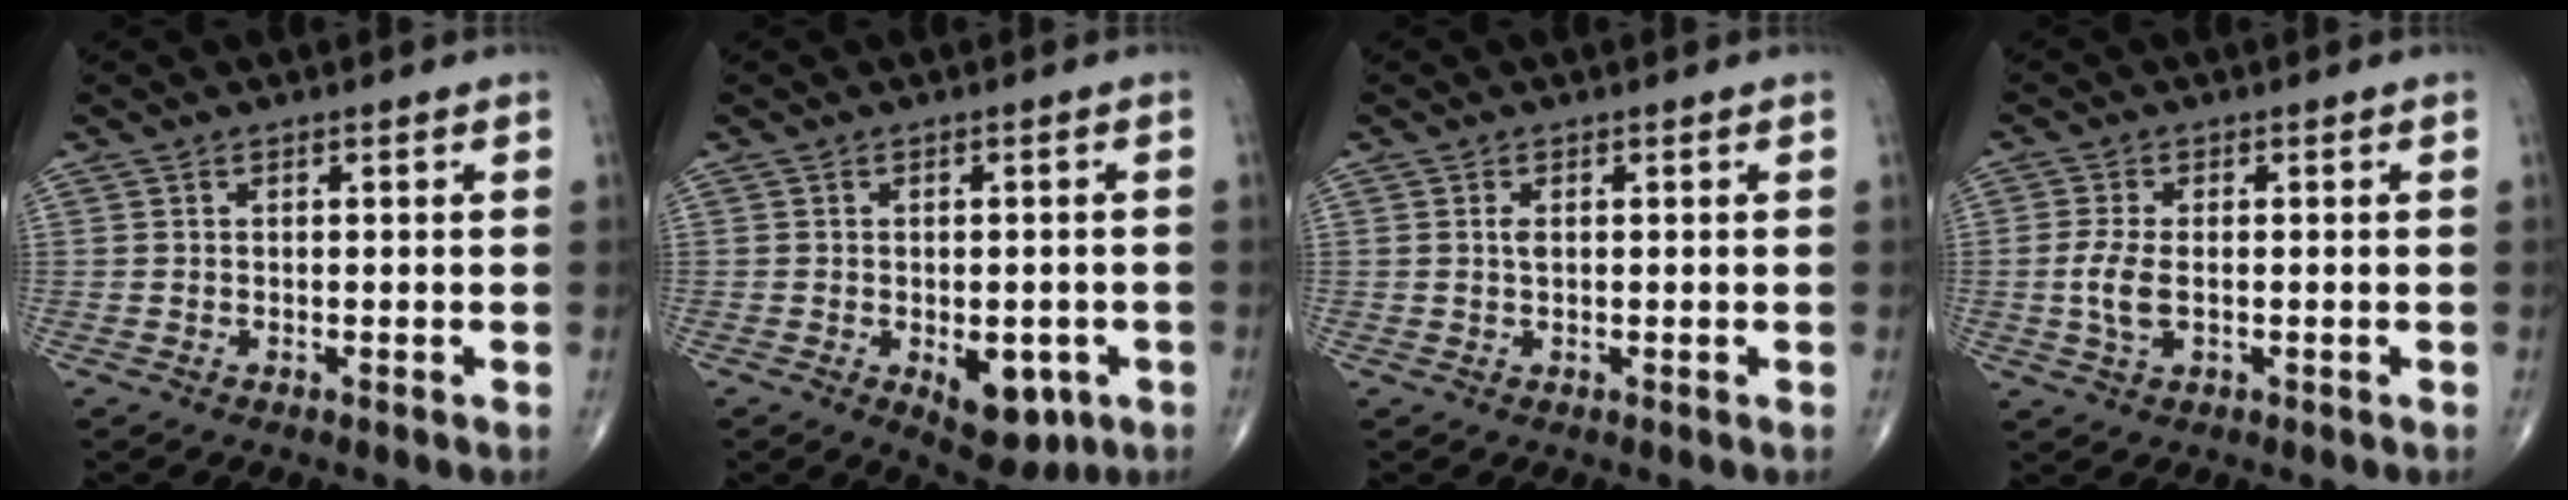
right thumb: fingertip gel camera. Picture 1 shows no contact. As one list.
[{"total": 8.3, "force": [-2.8, 4.6, 6.4], "torque": [-0.058, 0.002, -0.025]}, {"total": 0.9, "force": [0.2, 0.4, 0.8], "torque": [-0.019, -0.001, 0.003]}, {"total": 4.9, "force": [-0.5, 2.6, 4.1], "torque": [-0.094, 0.000, -0.011]}]